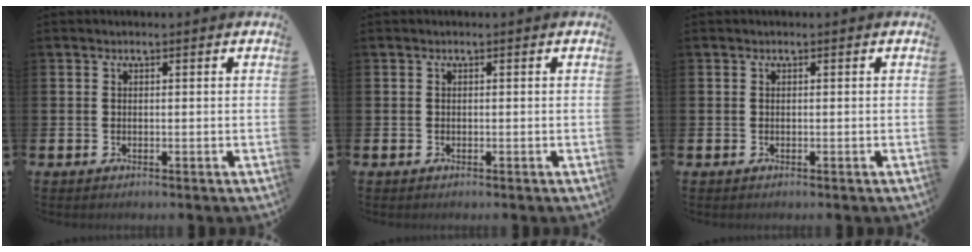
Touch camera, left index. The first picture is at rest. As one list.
[{"total": 0.0}, {"total": 0.0}]